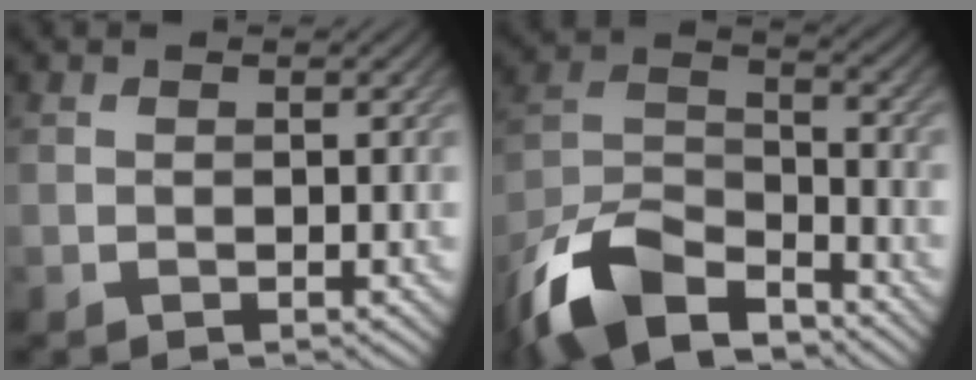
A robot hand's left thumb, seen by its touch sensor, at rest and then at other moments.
{"total": 13.3, "force": [-9.8, 5.5, 7.1], "torque": [-0.156, -0.006, -0.200]}